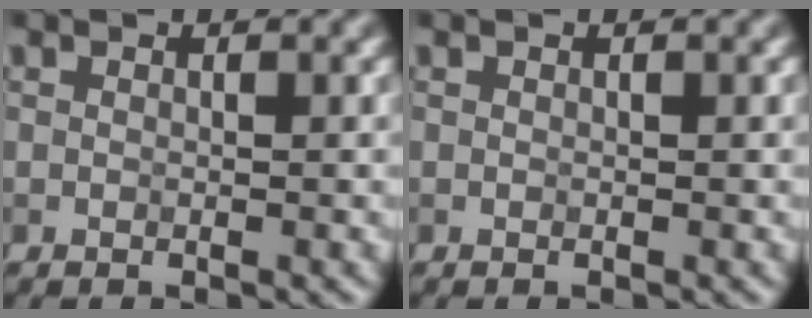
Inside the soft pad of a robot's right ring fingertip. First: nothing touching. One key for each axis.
{"total": 0.0}